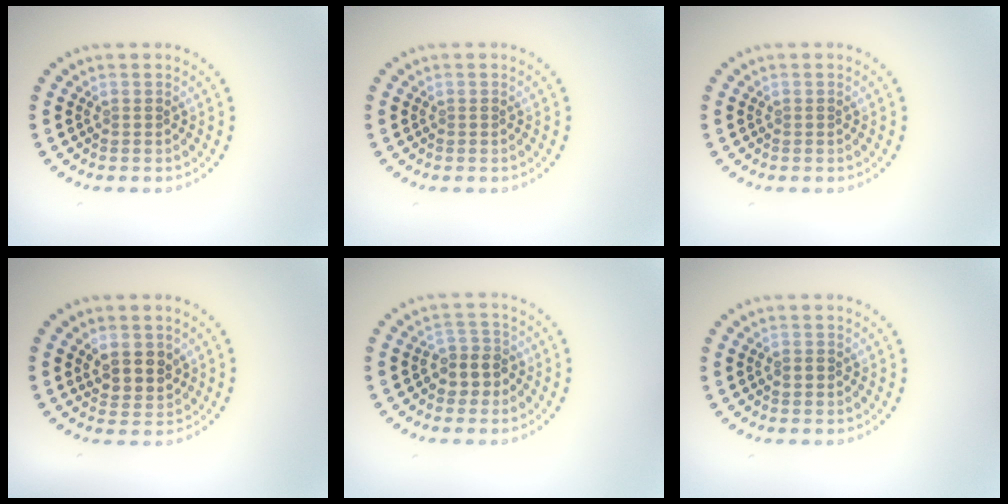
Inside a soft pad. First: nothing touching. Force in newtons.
{"total": 0.0}
{"total": 0.0}
{"total": 2.7, "press": 2.5, "slide": 1.0}
{"total": 2.6, "press": 2.2, "slide": 1.3}
{"total": 1.2, "press": 1.2, "slide": 0.1}